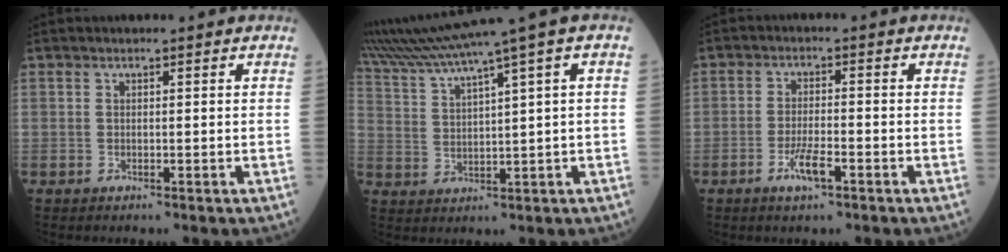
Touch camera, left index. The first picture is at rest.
{"total": 10.7, "force": [8.1, -2.3, 6.6], "torque": [-0.125, 0.017, 0.156]}
{"total": 4.1, "force": [-2.2, 0.8, 3.4], "torque": [-0.071, -0.001, -0.038]}